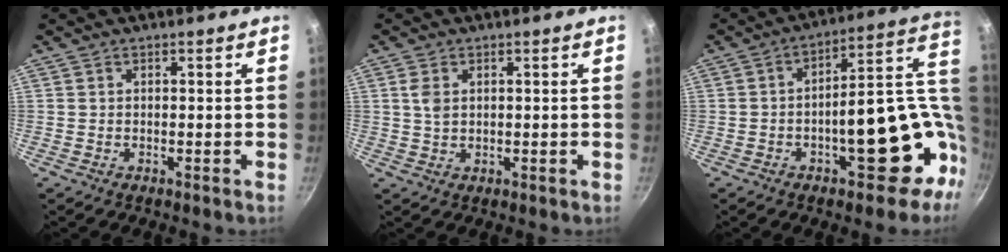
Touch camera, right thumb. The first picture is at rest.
{"total": 3.2, "force": [1.0, 2.1, 2.2], "torque": [-0.039, -0.003, 0.020]}
{"total": 21.1, "force": [-3.5, 10.0, 18.2], "torque": [-0.172, 0.037, -0.033]}